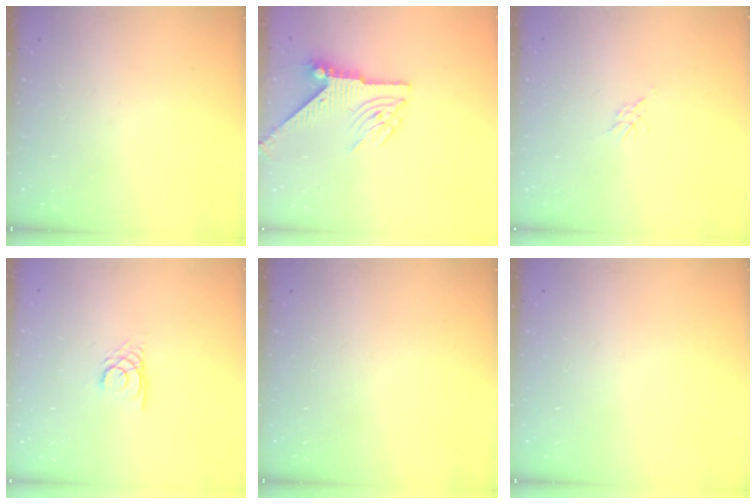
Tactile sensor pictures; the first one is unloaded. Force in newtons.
{"total": 6.5, "press": 6.4, "slide": 1.0}
{"total": 2.1, "press": 2.1, "slide": 0.5}
{"total": 2.7, "press": 2.7, "slide": 0.1}
{"total": 0.0}
{"total": 0.0}